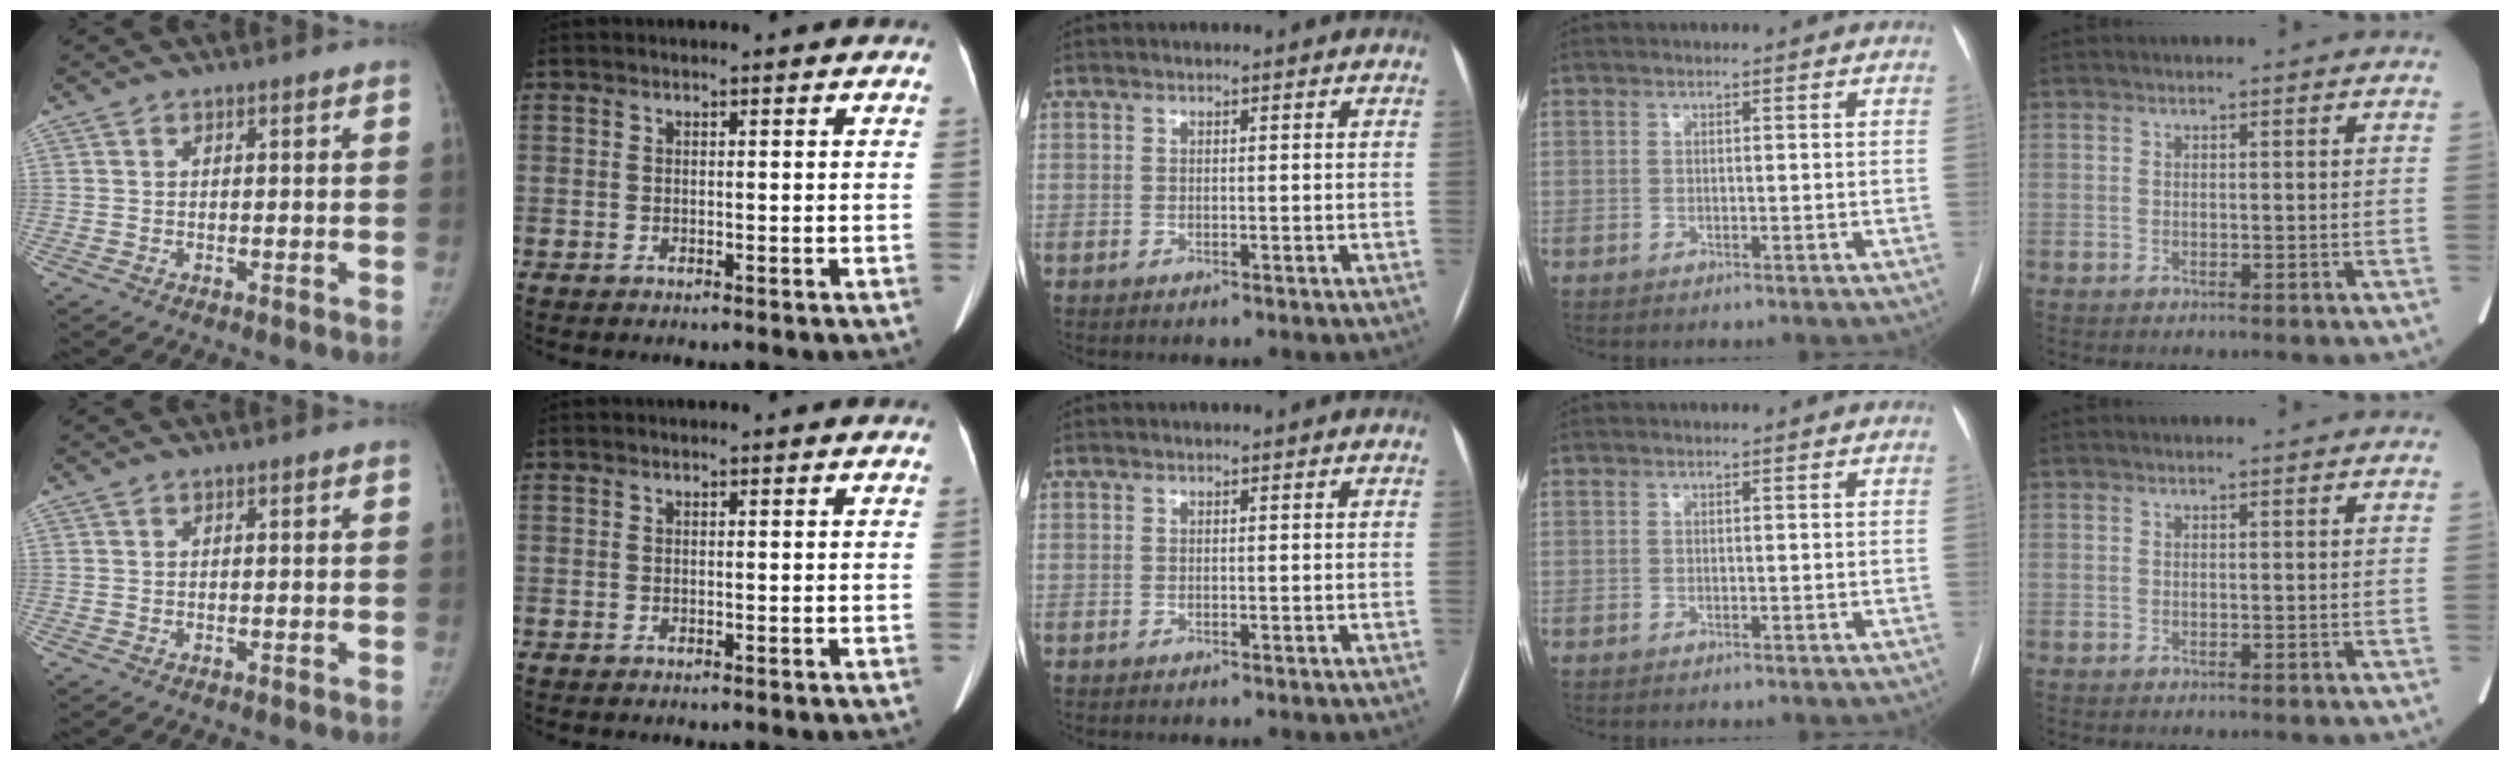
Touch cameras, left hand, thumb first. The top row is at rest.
{}